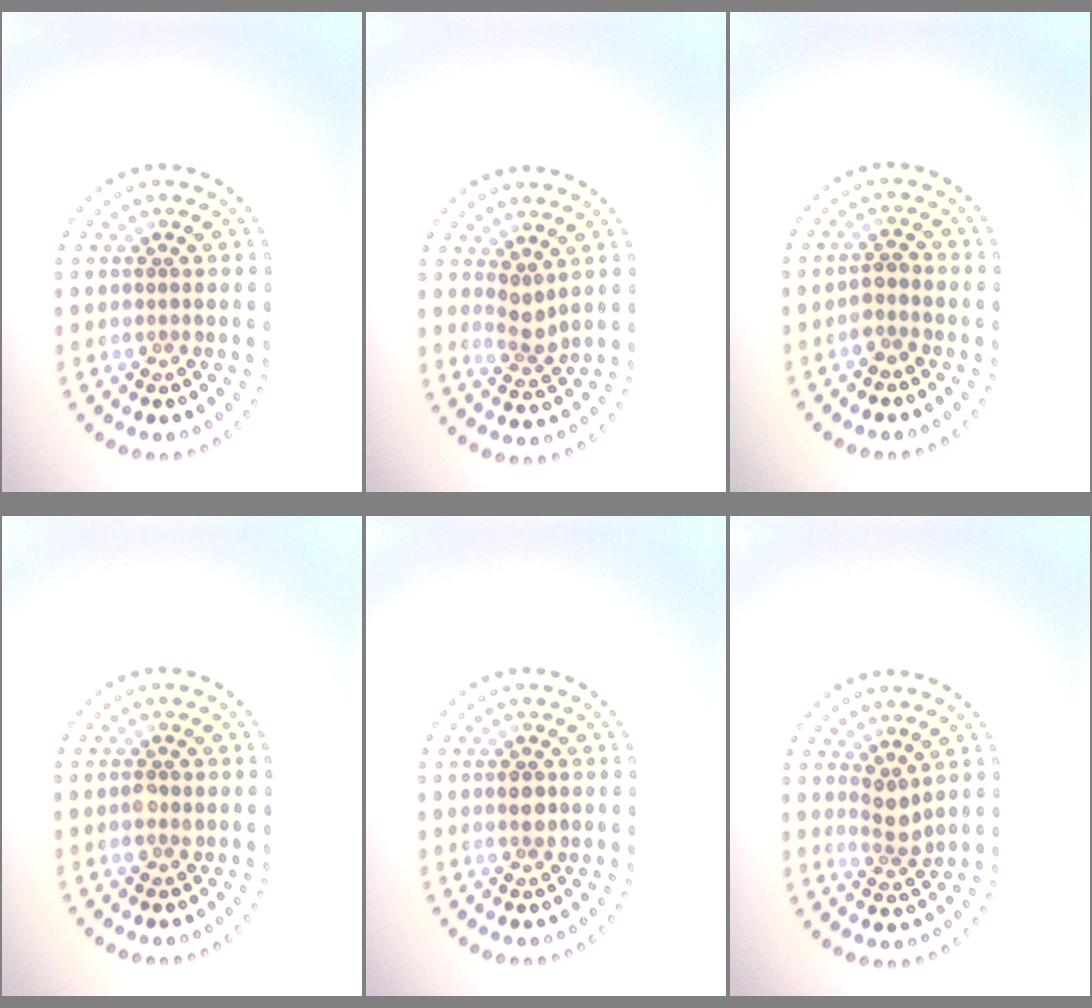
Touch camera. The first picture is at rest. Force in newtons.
{"total": 2.0, "press": 1.6, "slide": 1.3}
{"total": 1.6, "press": 1.3, "slide": 0.9}
{"total": 1.2, "press": 1.2, "slide": 0.1}
{"total": 1.5, "press": 1.5, "slide": 0.2}
{"total": 2.1, "press": 1.6, "slide": 1.4}